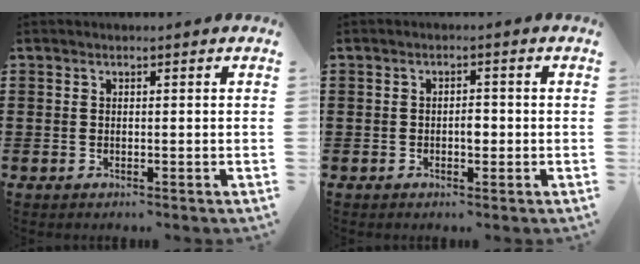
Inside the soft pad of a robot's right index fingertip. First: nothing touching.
{"total": 2.1, "force": [-0.4, 1.0, 1.8], "torque": [-0.034, 0.002, -0.008]}